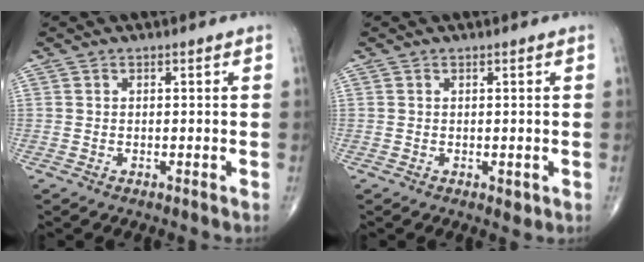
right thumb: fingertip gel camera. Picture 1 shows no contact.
{"total": 1.2, "force": [-0.2, 0.8, 1.0], "torque": [-0.006, -0.003, -0.001]}